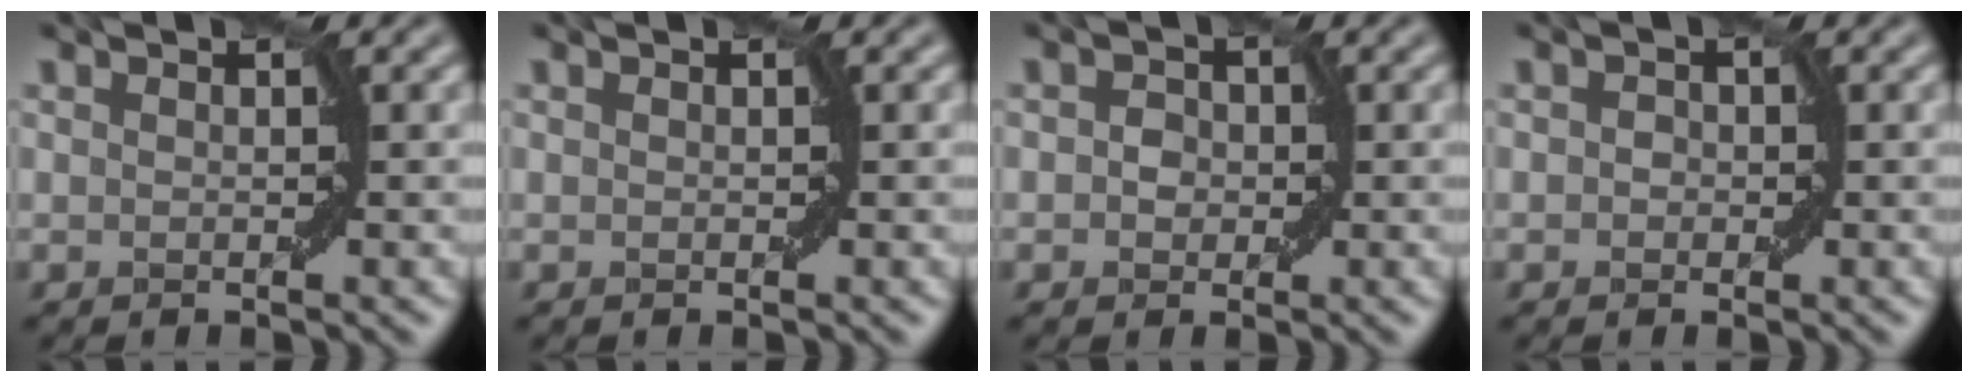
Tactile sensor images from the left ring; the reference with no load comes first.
{"total": 0.0}
{"total": 1.7, "force": [0.0, 1.5, 0.8], "torque": [-0.006, 0.005, -0.011]}
{"total": 0.9, "force": [0.0, 0.9, 0.3], "torque": [0.000, 0.001, -0.005]}